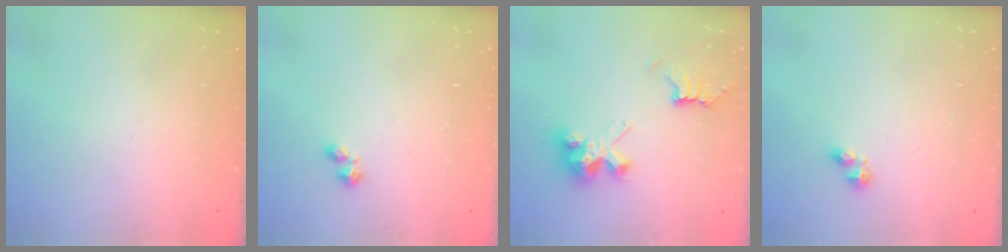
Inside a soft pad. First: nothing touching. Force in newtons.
{"total": 1.9, "press": 1.9, "slide": 0.2}
{"total": 7.4, "press": 7.4, "slide": 0.1}
{"total": 2.9, "press": 2.9, "slide": 0.3}